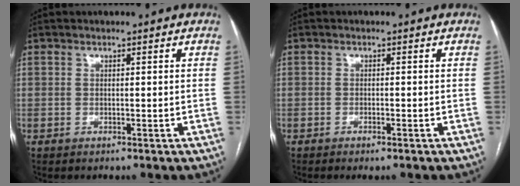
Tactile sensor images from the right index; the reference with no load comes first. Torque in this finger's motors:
{"motor_torque": [0.27, -0.04, 0.07, 0.01]}